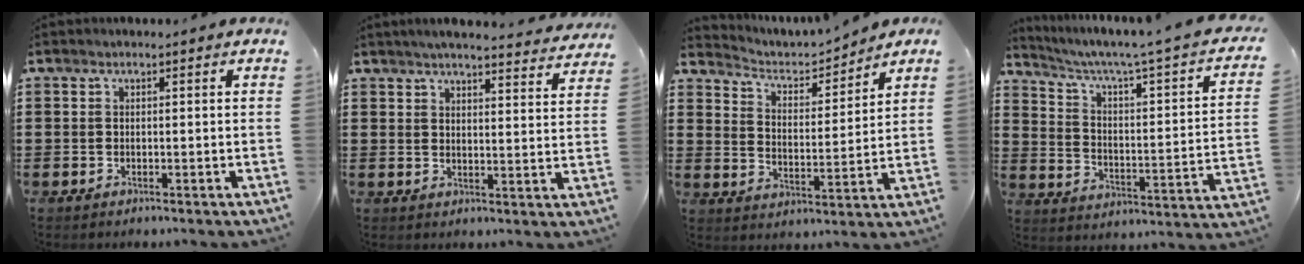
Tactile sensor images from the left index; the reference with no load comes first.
{"total": 3.9, "force": [3.7, -0.3, 1.1], "torque": [-0.036, -0.020, 0.064]}
{"total": 3.0, "force": [2.6, 1.3, 0.6], "torque": [-0.034, -0.019, 0.037]}
{"total": 3.3, "force": [1.6, -0.1, 2.9], "torque": [-0.066, -0.030, 0.012]}